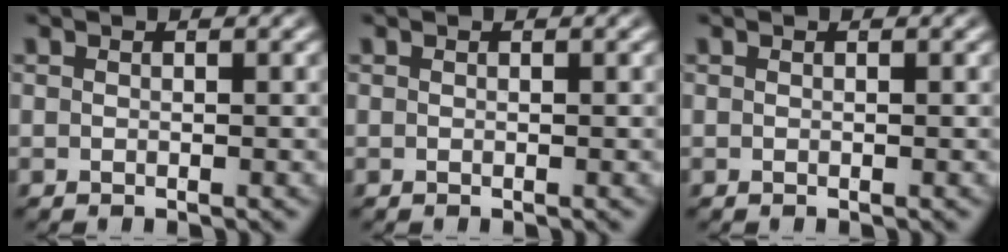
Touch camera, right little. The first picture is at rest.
{"total": 0.0}
{"total": 0.0}